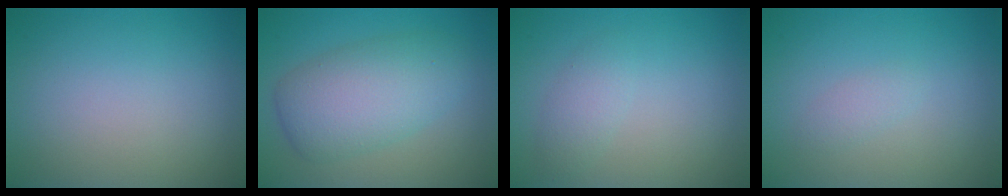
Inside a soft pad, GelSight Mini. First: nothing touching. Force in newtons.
{"total": 6.1, "press": 6.1, "slide": 0.2}
{"total": 1.6, "press": 1.6, "slide": 0.1}
{"total": 1.1, "press": 1.1, "slide": 0.1}